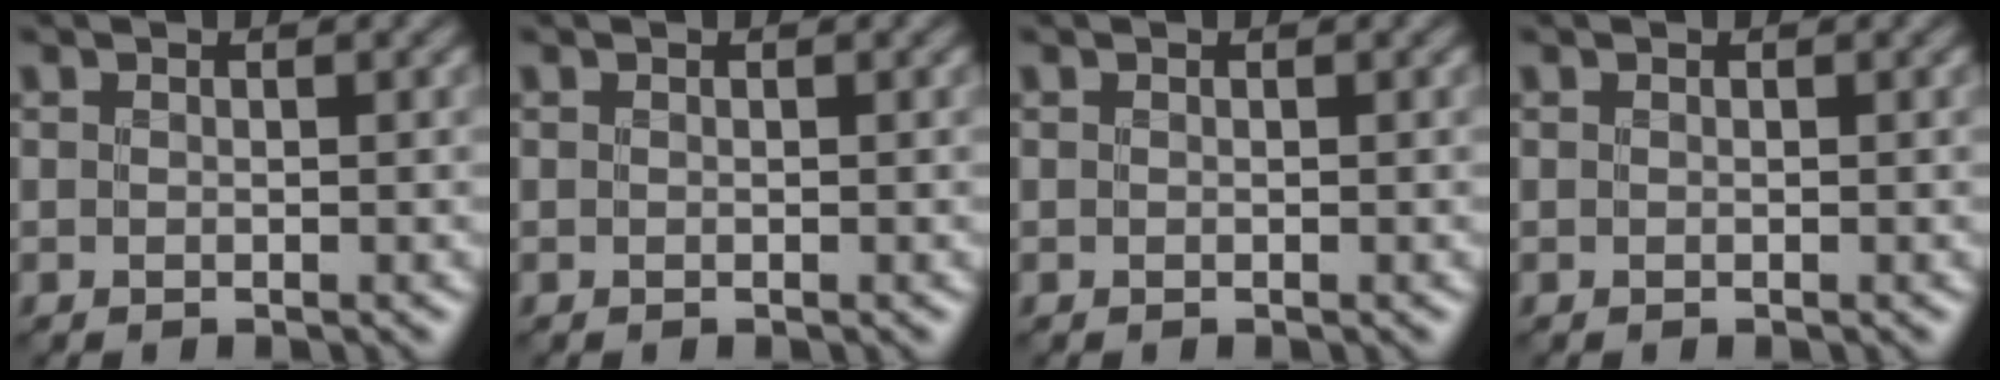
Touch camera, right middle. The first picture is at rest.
{"total": 0.0}
{"total": 0.0}
{"total": 0.0}